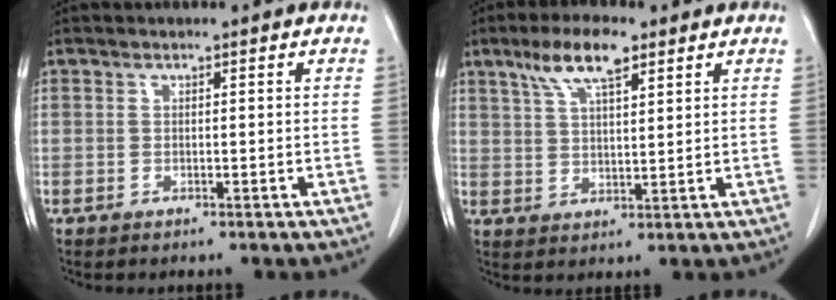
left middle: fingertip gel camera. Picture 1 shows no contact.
{"total": 7.7, "force": [4.8, 2.0, 5.6], "torque": [-0.115, 0.013, 0.090]}